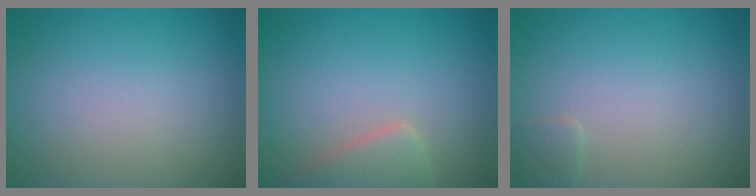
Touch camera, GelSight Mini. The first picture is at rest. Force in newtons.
{"total": 2.6, "press": 2.6, "slide": 0.3}
{"total": 0.8, "press": 0.8, "slide": 0.1}